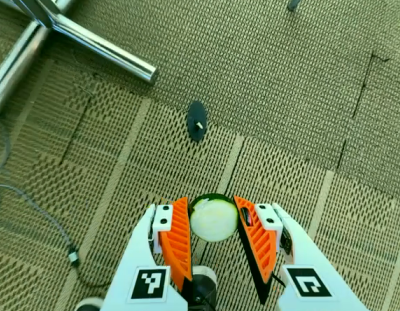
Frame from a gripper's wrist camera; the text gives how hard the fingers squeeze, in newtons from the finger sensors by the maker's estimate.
{"total": 9.5, "left": 9.1, "right": 9.8}